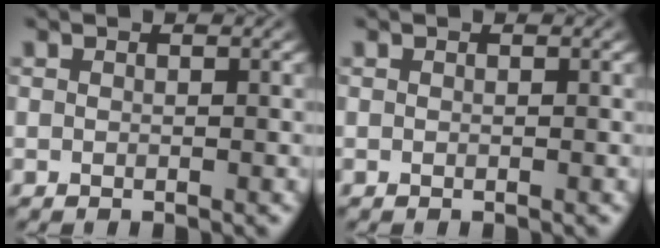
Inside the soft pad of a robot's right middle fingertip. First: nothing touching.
{"total": 0.0}